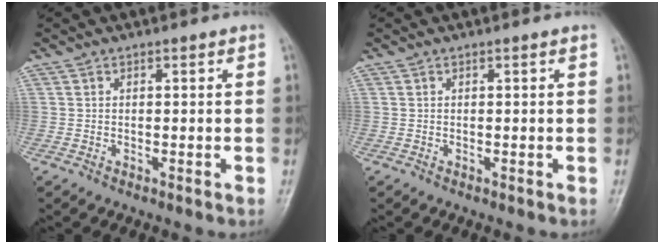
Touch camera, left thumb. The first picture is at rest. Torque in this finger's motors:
{"motor_torque": [0.00, 0.00, 0.05, -0.01, 0.00]}